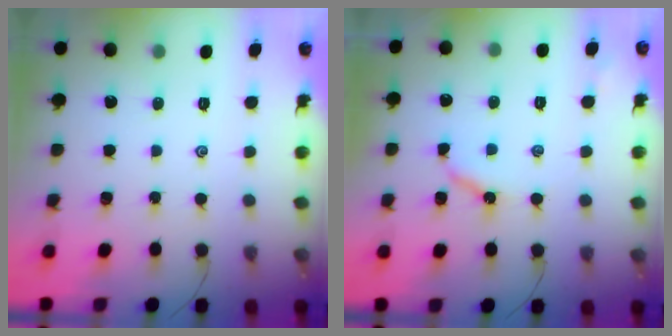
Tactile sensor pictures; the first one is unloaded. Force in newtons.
{"total": 5.6, "press": 5.6, "slide": 0.4}